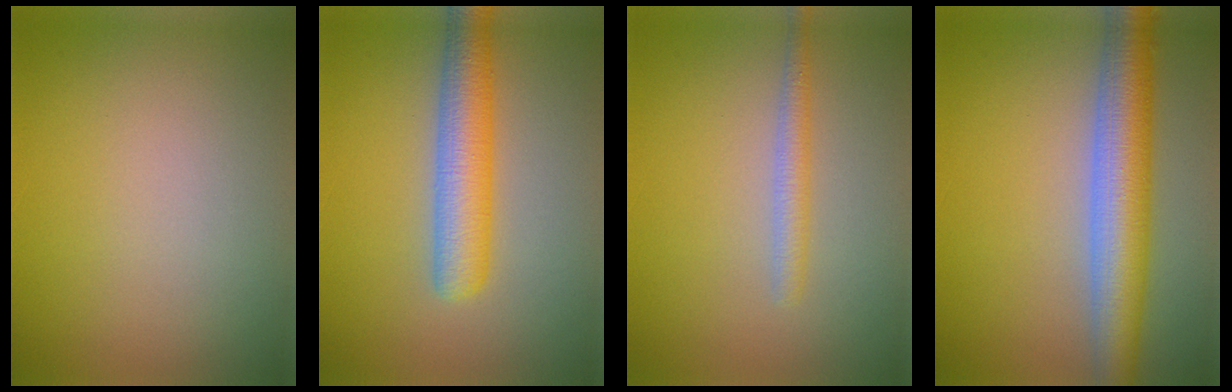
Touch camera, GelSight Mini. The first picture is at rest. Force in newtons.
{"total": 5.0, "press": 5.0, "slide": 0.1}
{"total": 1.7, "press": 1.7, "slide": 0.1}
{"total": 6.9, "press": 6.9, "slide": 0.4}